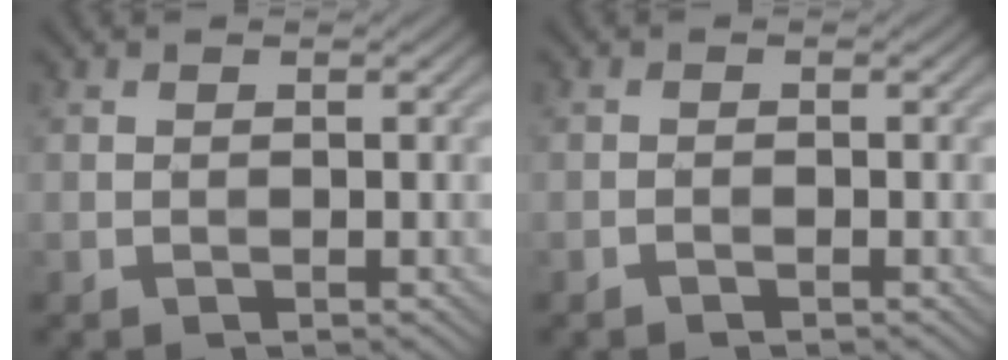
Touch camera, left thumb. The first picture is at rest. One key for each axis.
{"total": 0.7, "fx": -0.6, "fy": -0.3, "fz": 0.1, "tx": -0.004, "ty": 0.005, "tz": -0.010}